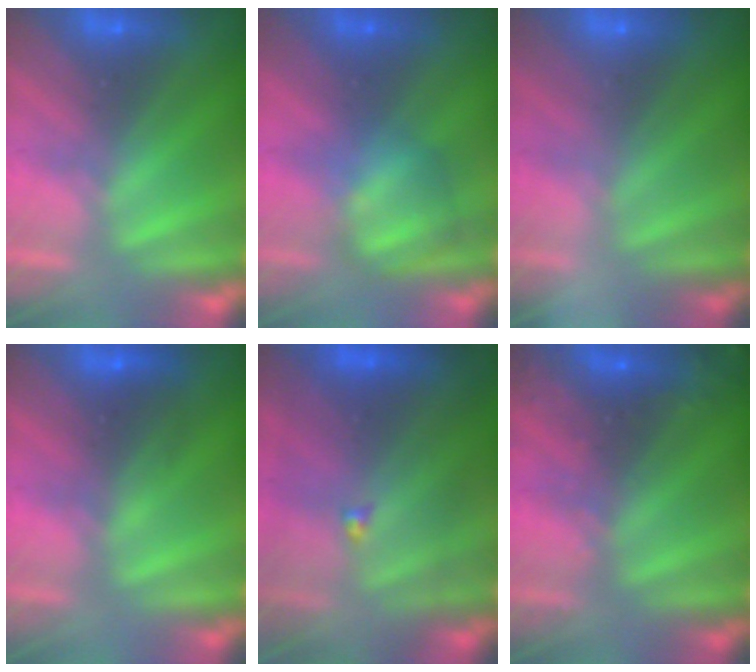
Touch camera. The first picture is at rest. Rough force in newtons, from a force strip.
{"total": 3.5}
{"total": 2.1}
{"total": 2.7}
{"total": 10.2}
{"total": 8.5}